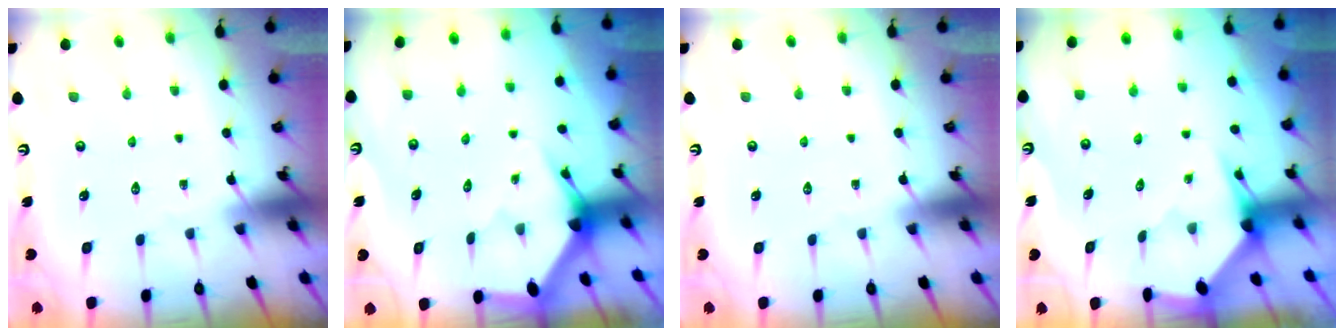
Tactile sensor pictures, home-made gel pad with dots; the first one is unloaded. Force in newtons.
{"total": 3.5, "press": 3.5, "slide": 0.1}
{"total": 0.0}
{"total": 3.3, "press": 3.3, "slide": 0.3}